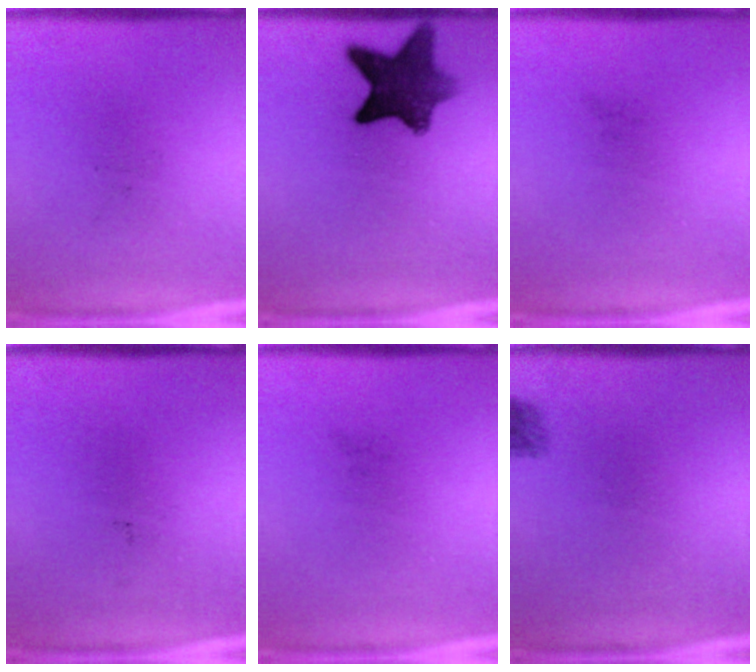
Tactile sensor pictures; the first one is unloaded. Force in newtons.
{"total": 9.8}
{"total": 0.0}
{"total": 0.0}
{"total": 0.0}
{"total": 1.6}